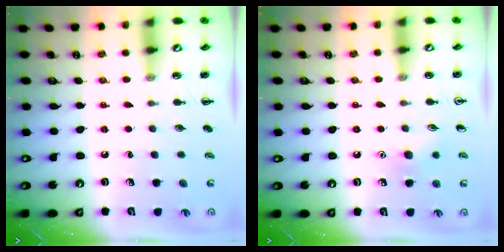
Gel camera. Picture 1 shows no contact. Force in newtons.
{"total": 6.7, "press": 6.4, "slide": 2.1}